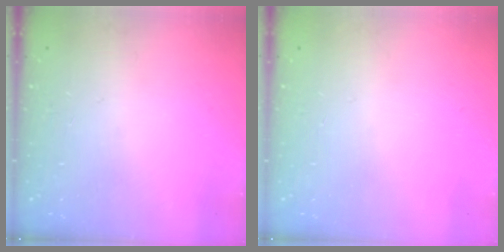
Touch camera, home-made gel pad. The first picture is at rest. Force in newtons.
{"total": 0.0}